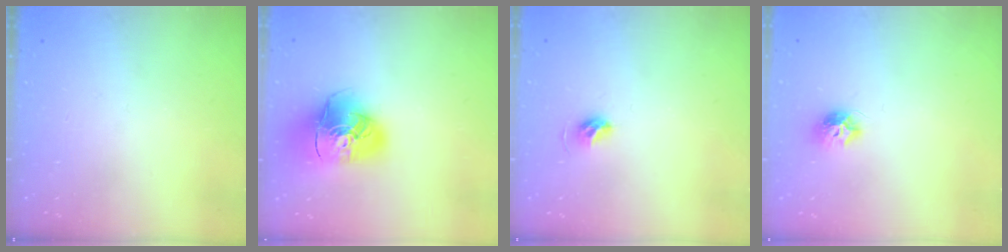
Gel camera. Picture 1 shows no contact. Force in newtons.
{"total": 17.3, "press": 17.2, "slide": 2.0}
{"total": 5.4, "press": 5.2, "slide": 1.2}
{"total": 7.9, "press": 7.9, "slide": 0.4}